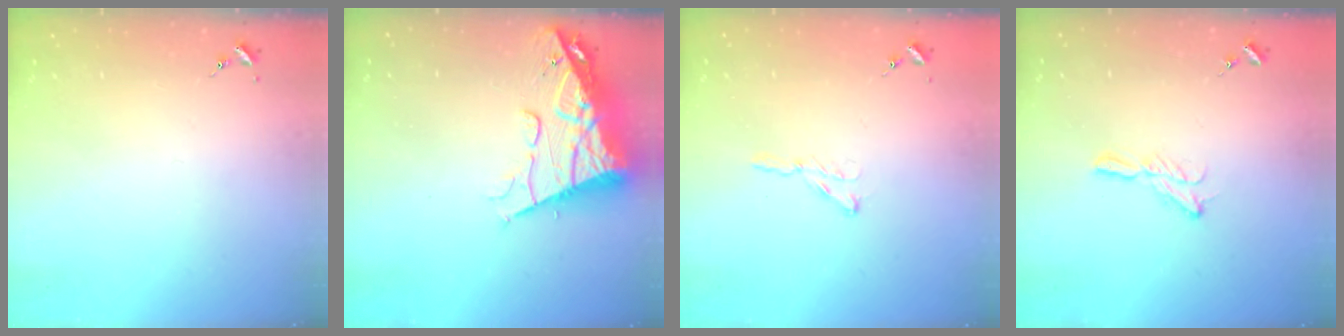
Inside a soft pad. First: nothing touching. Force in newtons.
{"total": 15.2, "press": 15.1, "slide": 1.8}
{"total": 3.9, "press": 3.8, "slide": 0.5}
{"total": 6.4, "press": 6.4, "slide": 0.4}